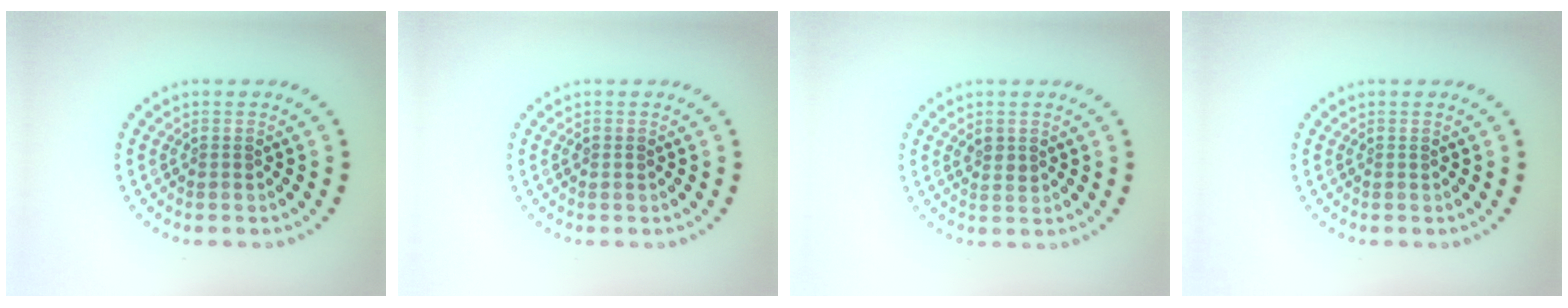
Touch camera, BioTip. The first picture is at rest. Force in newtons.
{"total": 0.6, "press": 0.6, "slide": 0.2}
{"total": 1.1, "press": 1.1, "slide": 0.3}
{"total": 0.0}